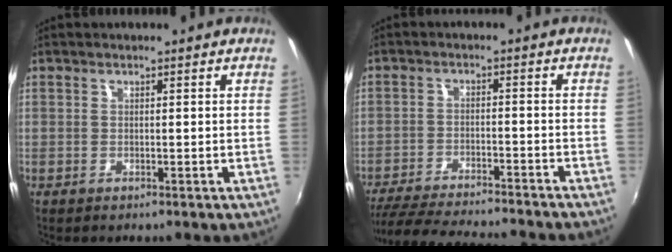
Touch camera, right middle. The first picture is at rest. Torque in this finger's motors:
{"motor_torque": [0.99, -1.15, 0.19, 0.07]}